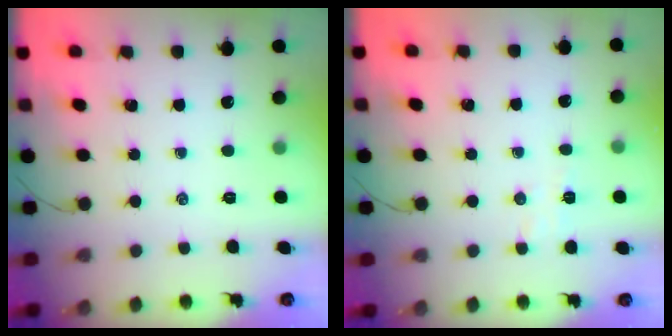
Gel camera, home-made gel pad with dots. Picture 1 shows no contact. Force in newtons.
{"total": 3.3, "press": 3.2, "slide": 0.9}